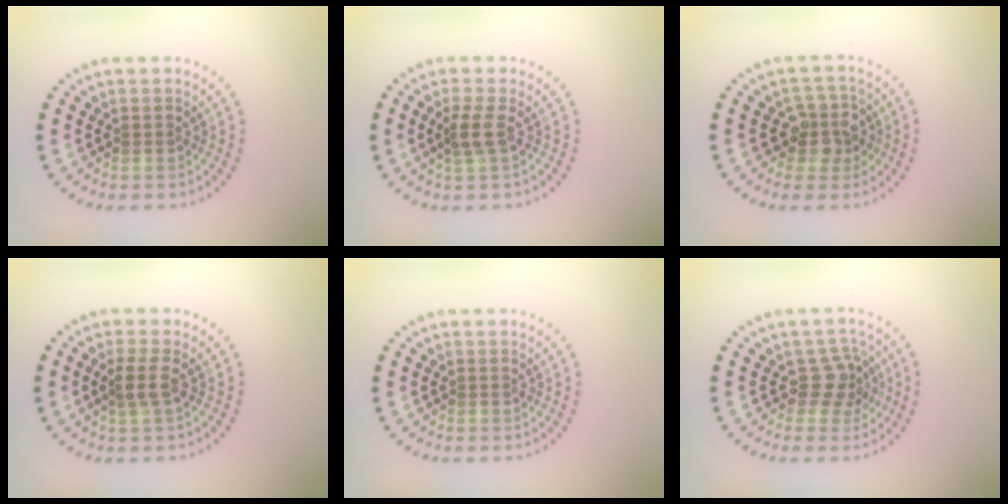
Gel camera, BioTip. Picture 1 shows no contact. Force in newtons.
{"total": 1.8, "press": 1.5, "slide": 1.1}
{"total": 3.1, "press": 2.7, "slide": 1.5}
{"total": 1.8, "press": 1.5, "slide": 1.1}
{"total": 0.0}
{"total": 2.6, "press": 2.1, "slide": 1.6}